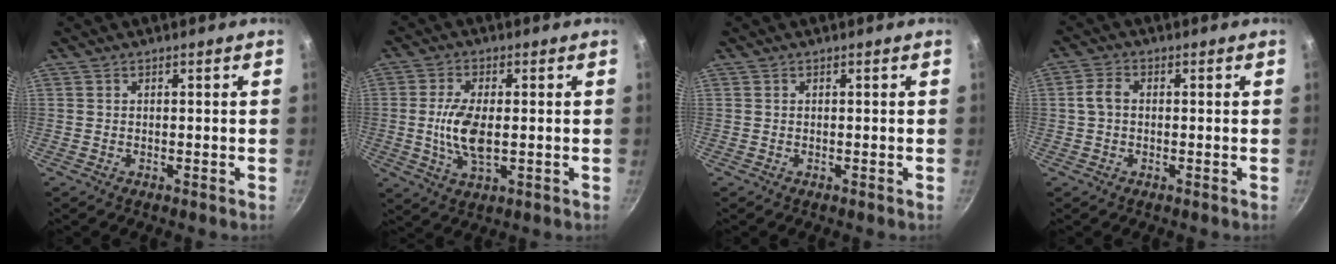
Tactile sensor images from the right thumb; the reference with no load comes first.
{"total": 8.4, "force": [-0.3, 3.8, 7.5], "torque": [-0.156, -0.008, -0.003]}
{"total": 0.0}
{"total": 3.5, "force": [0.0, 2.5, 2.5], "torque": [-0.050, 0.010, -0.004]}